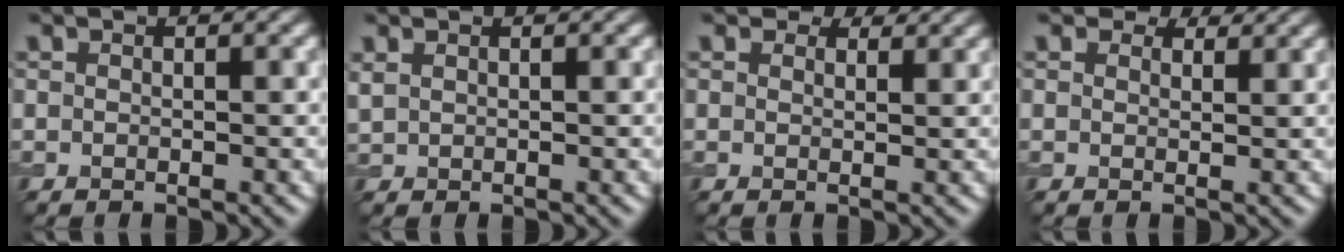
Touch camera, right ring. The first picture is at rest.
{"total": 0.8, "force": [0.7, 0.3, 0.4], "torque": [-0.012, 0.001, 0.017]}
{"total": 2.2, "force": [1.9, 1.0, 0.7], "torque": [-0.016, 0.000, 0.019]}
{"total": 2.4, "force": [2.0, 1.1, 0.8], "torque": [-0.018, 0.001, 0.021]}